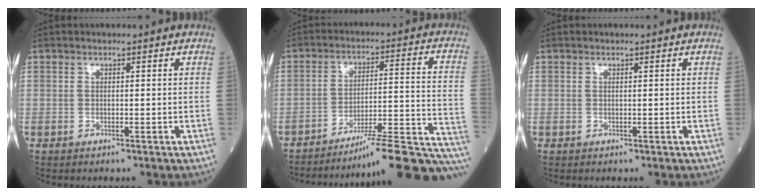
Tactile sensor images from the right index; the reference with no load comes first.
{"total": 19.1, "force": [-17.0, -0.6, 8.7], "torque": [-0.061, 0.020, -0.239]}
{"total": 0.0}